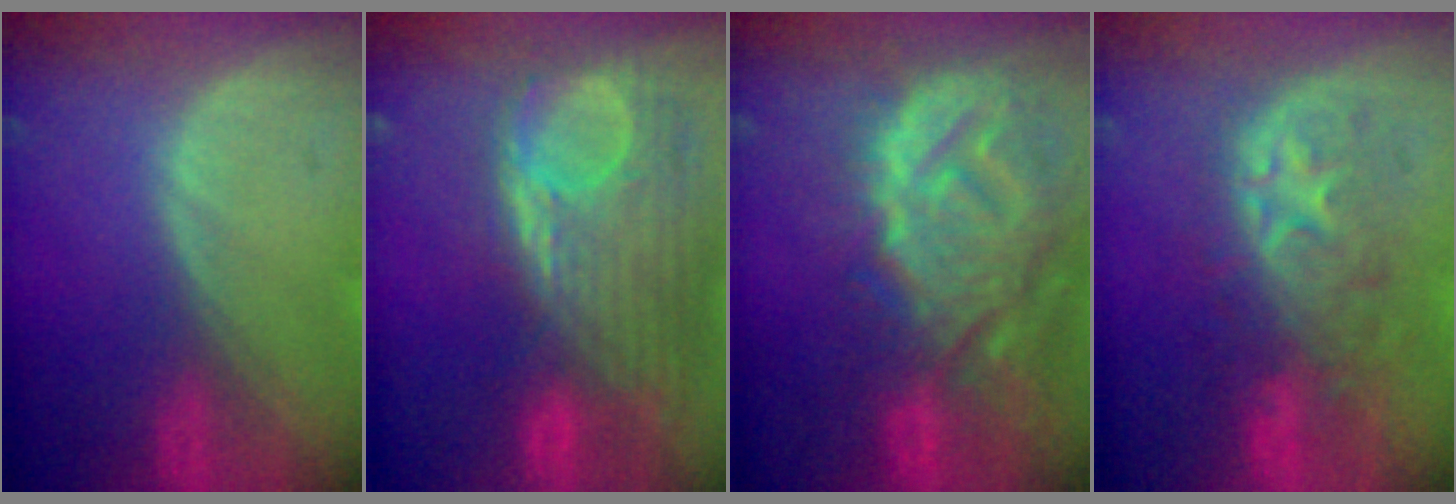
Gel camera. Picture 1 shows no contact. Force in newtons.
{"total": 12.4, "press": 10.5, "slide": 6.5}
{"total": 14.3, "press": 12.3, "slide": 7.3}
{"total": 8.7, "press": 8.6, "slide": 1.7}